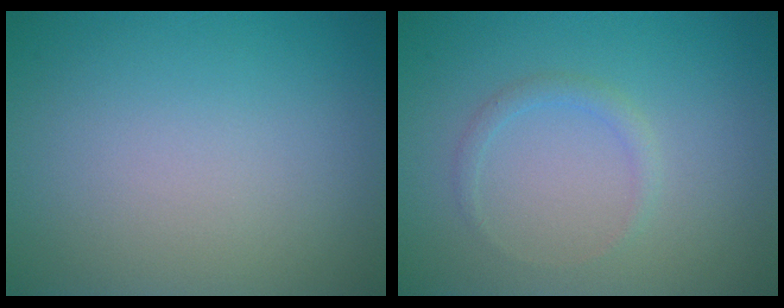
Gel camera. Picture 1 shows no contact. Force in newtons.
{"total": 1.1, "press": 1.1, "slide": 0.1}